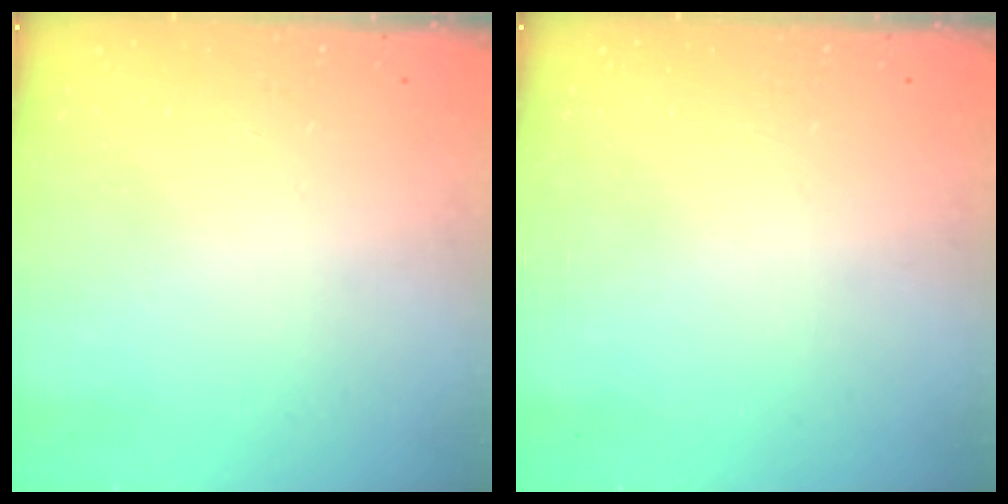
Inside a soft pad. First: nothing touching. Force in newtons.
{"total": 0.0}